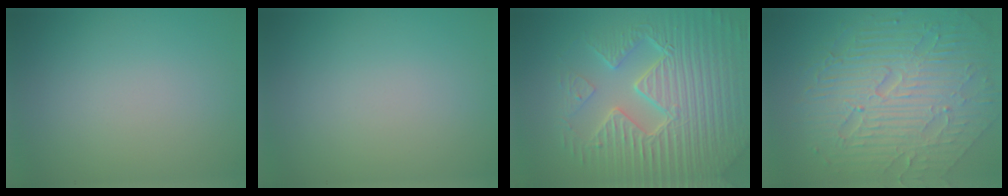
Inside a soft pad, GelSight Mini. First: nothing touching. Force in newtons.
{"total": 0.0}
{"total": 9.5, "press": 6.7, "slide": 6.7}
{"total": 10.3, "press": 6.8, "slide": 7.7}